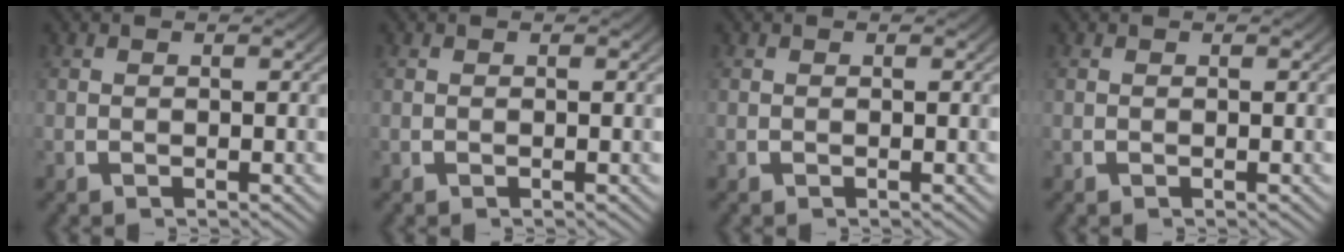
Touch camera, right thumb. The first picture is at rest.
{"total": 0.0}
{"total": 0.0}
{"total": 0.0}